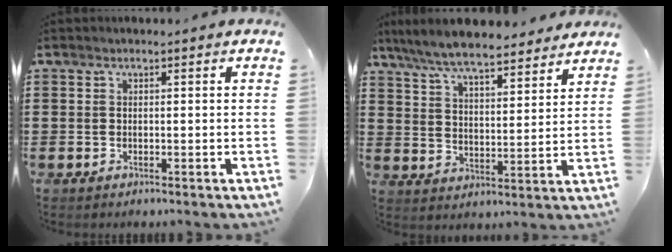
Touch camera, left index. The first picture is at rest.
{"total": 7.7, "force": [7.1, 0.8, 2.9], "torque": [-0.085, -0.033, 0.126]}